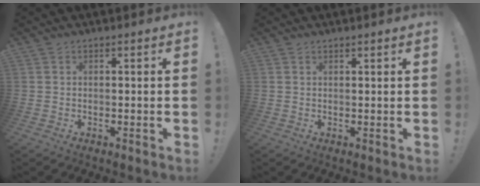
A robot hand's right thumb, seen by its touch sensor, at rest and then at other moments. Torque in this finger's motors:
{"motor_torque": [-0.21, -0.09, -0.08, -0.09, 0.01]}